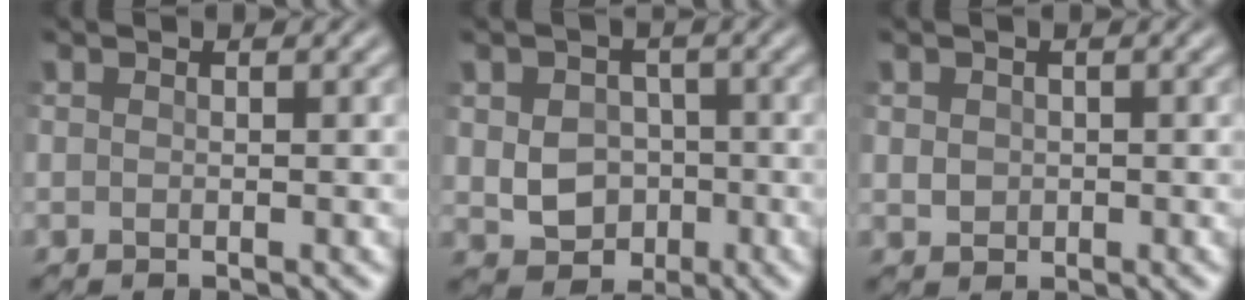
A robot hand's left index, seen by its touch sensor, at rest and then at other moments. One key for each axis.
{"total": 5.5, "fx": -0.6, "fy": 4.5, "fz": 3.0, "tx": -0.050, "ty": -0.002, "tz": -0.018}
{"total": 1.4, "fx": 0.0, "fy": 1.2, "fz": 0.6, "tx": -0.015, "ty": -0.005, "tz": -0.002}